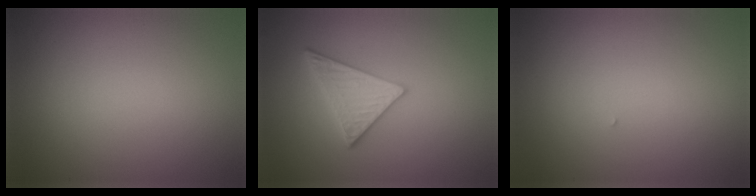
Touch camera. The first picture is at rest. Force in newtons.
{"total": 3.5, "press": 3.3, "slide": 1.1}
{"total": 0.0}